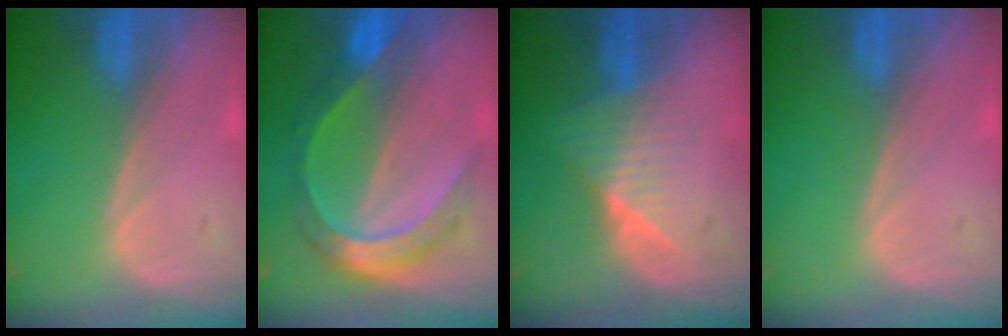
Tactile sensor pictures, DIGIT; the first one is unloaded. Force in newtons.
{"total": 8.4, "press": 8.3, "slide": 0.9}
{"total": 6.0, "press": 5.4, "slide": 2.7}
{"total": 0.0}